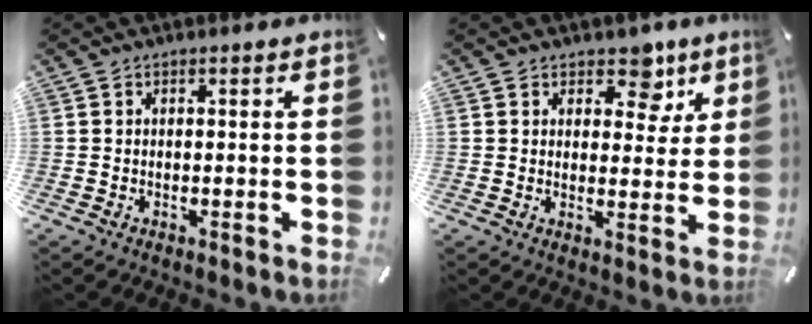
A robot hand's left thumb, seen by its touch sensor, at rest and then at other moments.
{"total": 7.5, "force": [4.7, 4.8, 3.3], "torque": [-0.014, -0.032, 0.073]}